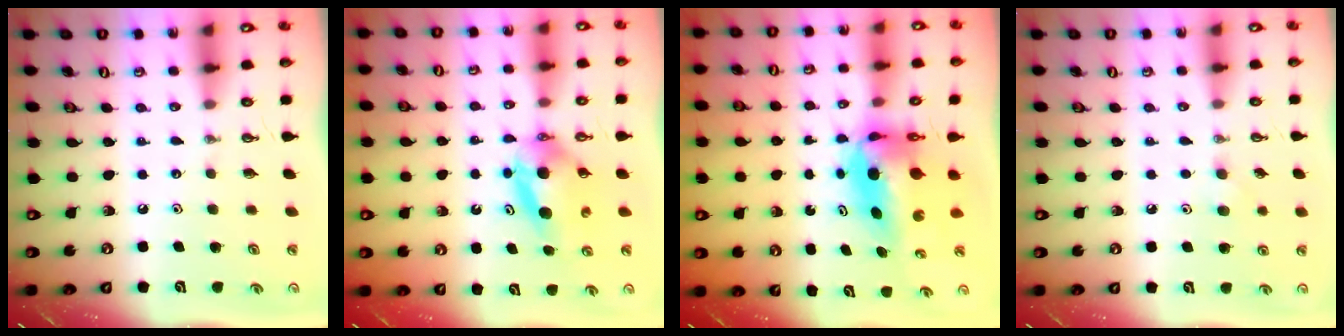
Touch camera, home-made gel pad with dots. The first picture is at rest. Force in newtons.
{"total": 6.4, "press": 5.4, "slide": 3.6}
{"total": 7.4, "press": 7.2, "slide": 1.8}
{"total": 4.3, "press": 4.2, "slide": 0.8}